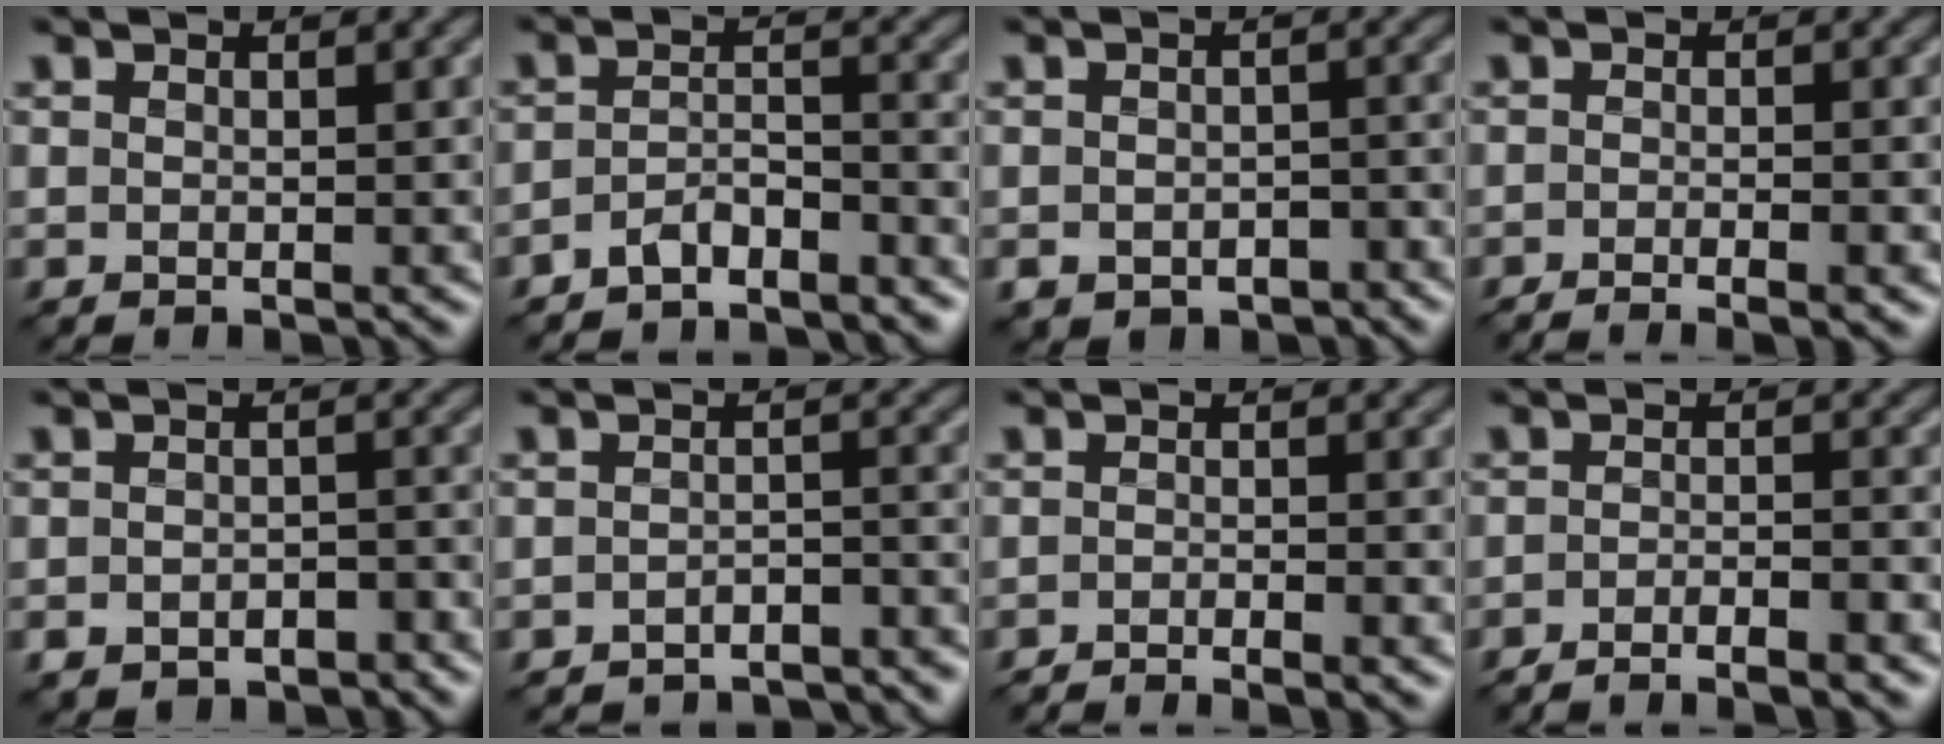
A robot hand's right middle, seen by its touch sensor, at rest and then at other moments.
{"total": 3.0, "force": [-2.7, 0.5, 1.0], "torque": [-0.026, 0.008, -0.058]}
{"total": 3.2, "force": [-2.1, 2.0, 1.3], "torque": [-0.014, 0.005, -0.029]}
{"total": 3.2, "force": [-1.9, 0.6, 2.5], "torque": [-0.035, -0.002, -0.026]}
{"total": 2.8, "force": [-2.1, 1.5, 1.1], "torque": [-0.016, -0.001, -0.036]}
{"total": 4.8, "force": [-4.7, 0.7, 0.7], "torque": [-0.014, -0.008, -0.066]}
{"total": 2.6, "force": [-2.0, 0.0, 1.6], "torque": [-0.029, 0.000, -0.036]}
{"total": 3.9, "force": [-2.9, 0.4, 2.6], "torque": [-0.042, 0.006, -0.047]}